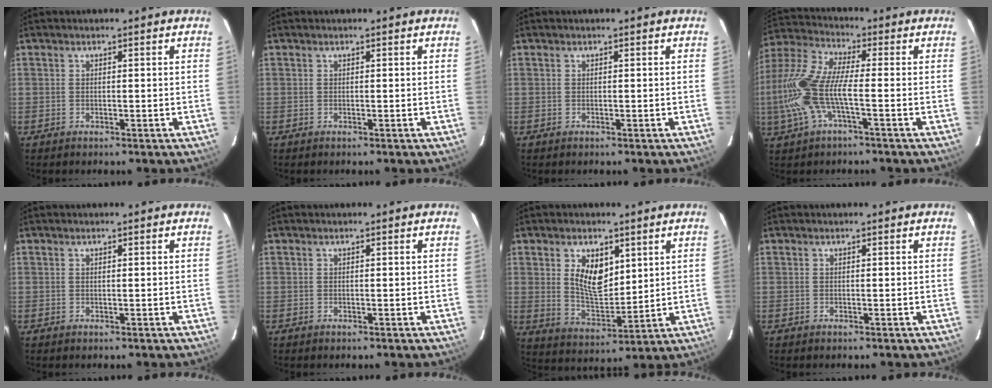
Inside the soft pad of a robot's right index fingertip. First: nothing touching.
{"total": 0.0}
{"total": 0.0}
{"total": 15.3, "force": [-3.3, 4.7, 14.2], "torque": [-0.299, -0.003, -0.067]}
{"total": 0.0}
{"total": 0.0}
{"total": 9.2, "force": [3.3, 5.1, 7.0], "torque": [-0.125, 0.003, 0.072]}
{"total": 0.0}